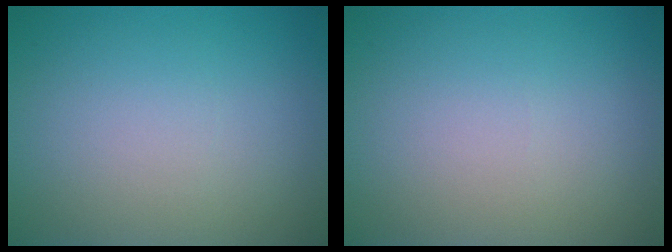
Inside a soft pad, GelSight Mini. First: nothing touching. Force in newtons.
{"total": 0.0}